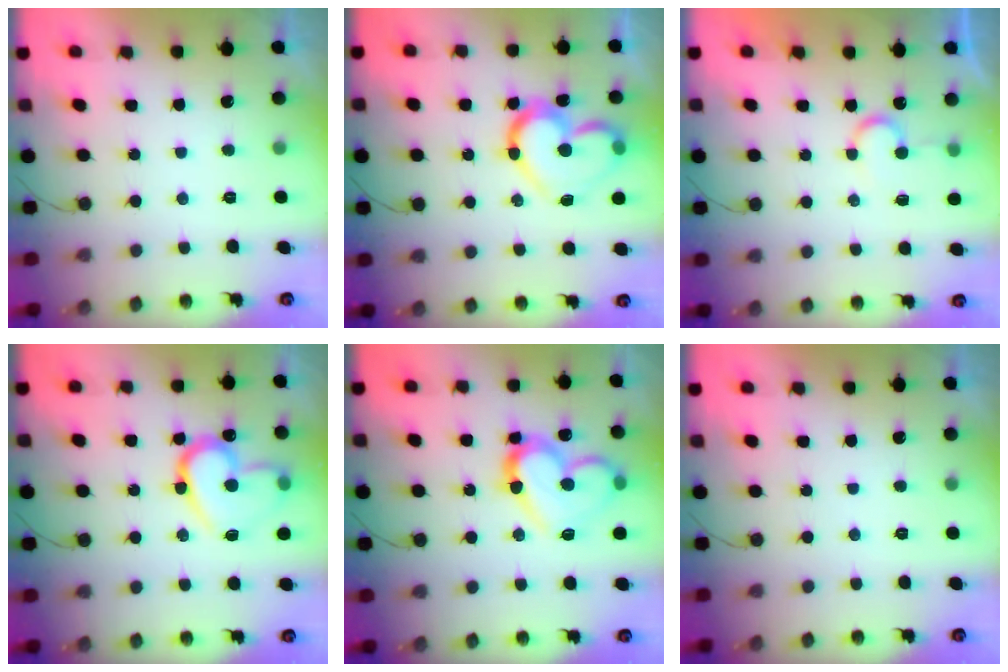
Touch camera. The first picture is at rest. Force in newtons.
{"total": 16.8, "press": 16.7, "slide": 1.4}
{"total": 6.2, "press": 6.2, "slide": 0.4}
{"total": 16.3, "press": 16.2, "slide": 2.2}
{"total": 16.5, "press": 16.5, "slide": 1.1}
{"total": 0.0}